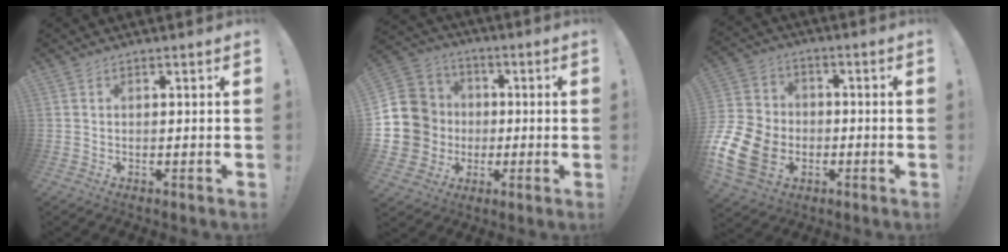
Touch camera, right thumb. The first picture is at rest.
{"total": 13.3, "force": [-0.6, 12.8, 3.5], "torque": [-0.055, 0.015, 0.012]}
{"total": 17.4, "force": [-5.4, 13.6, 9.5], "torque": [-0.181, 0.037, -0.086]}